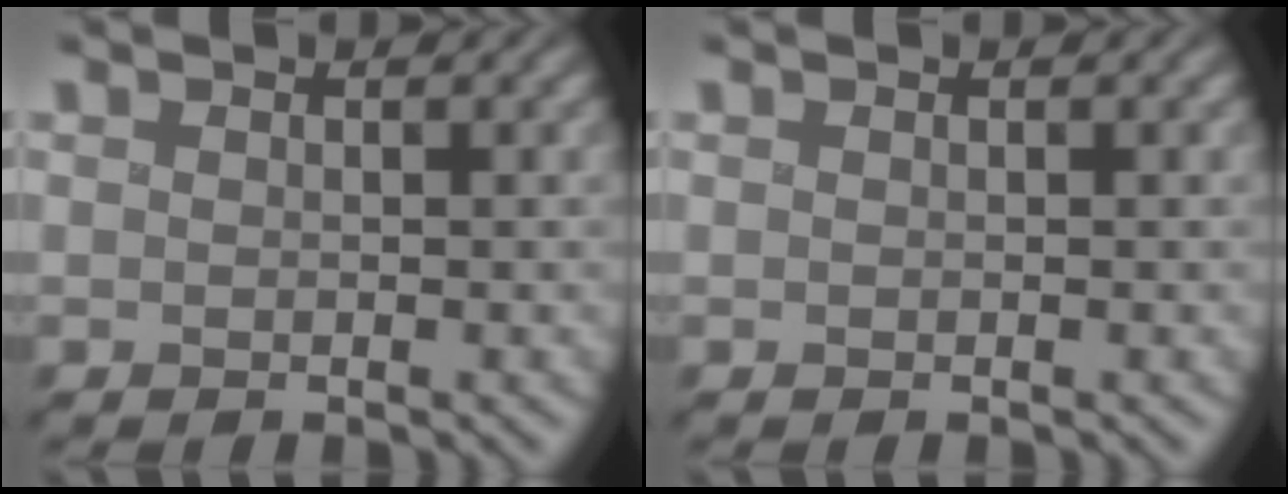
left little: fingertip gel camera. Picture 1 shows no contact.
{"total": 0.0}